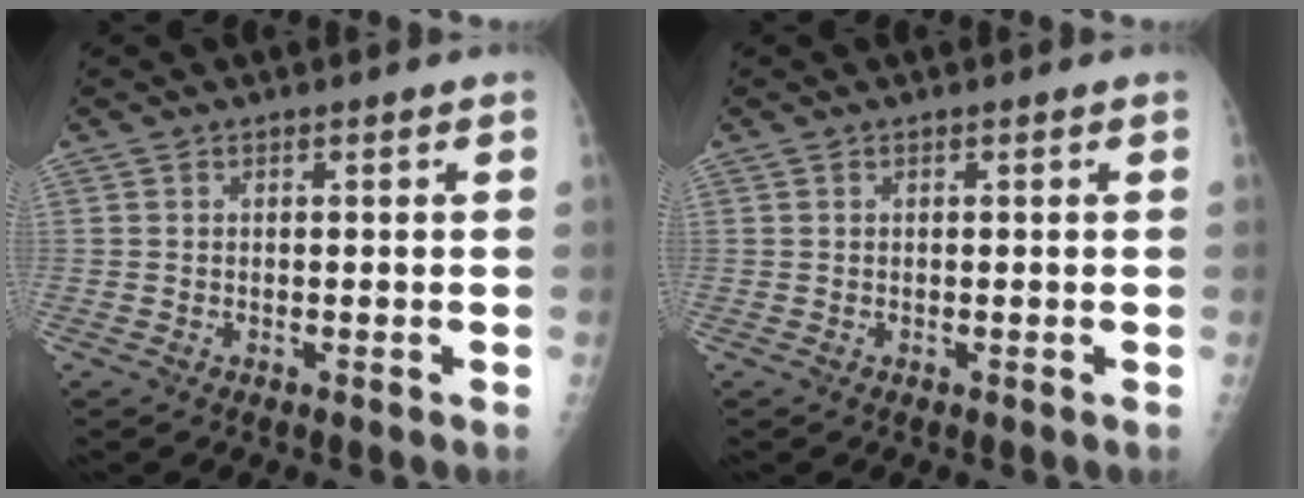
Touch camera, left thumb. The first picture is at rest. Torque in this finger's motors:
{"motor_torque": [0.17, 0.01, -0.04, -0.06, -0.01]}